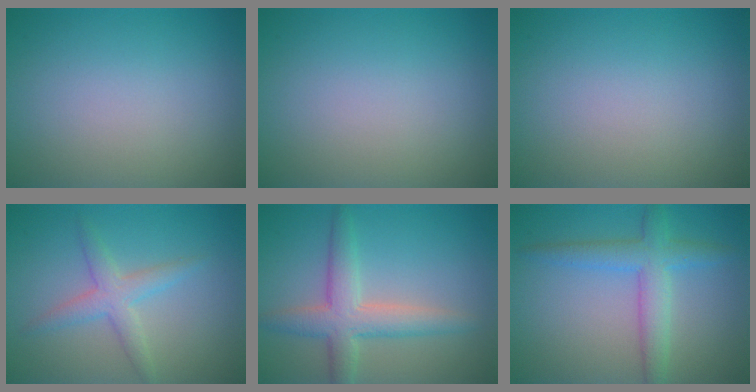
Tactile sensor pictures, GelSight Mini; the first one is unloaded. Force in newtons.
{"total": 0.0}
{"total": 0.0}
{"total": 2.7, "press": 2.7, "slide": 0.0}
{"total": 4.4, "press": 4.4, "slide": 0.2}
{"total": 3.9, "press": 3.9, "slide": 0.0}